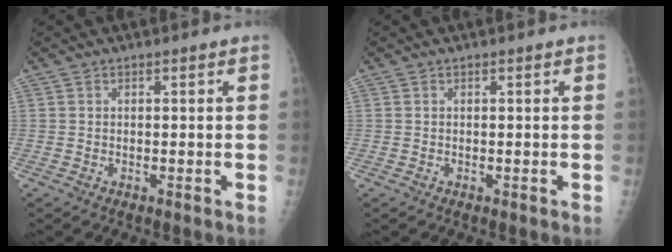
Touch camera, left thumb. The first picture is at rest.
{"total": 0.0}